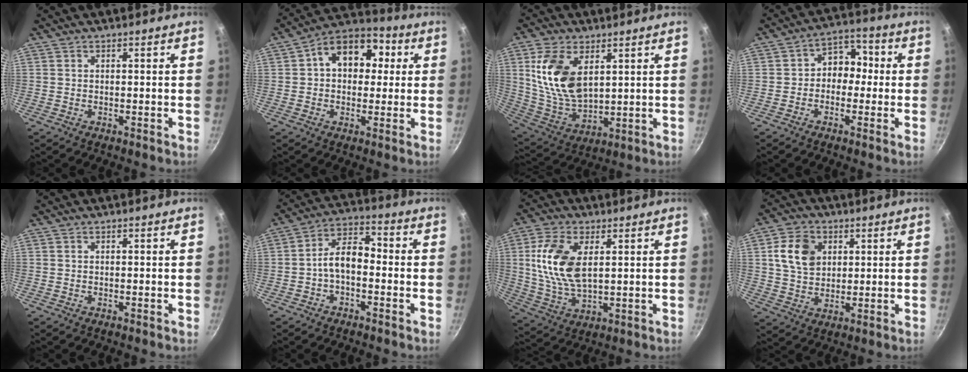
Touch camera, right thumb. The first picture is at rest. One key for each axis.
{"total": 13.6, "fx": 2.9, "fy": 9.8, "fz": 8.9, "tx": -0.087, "ty": 0.024, "tz": 0.024}
{"total": 15.1, "fx": 4.6, "fy": 8.8, "fz": 11.4, "tx": -0.205, "ty": -0.030, "tz": 0.102}
{"total": 7.5, "fx": -0.4, "fy": 5.9, "fz": 4.5, "tx": -0.011, "ty": 0.027, "tz": -0.025}
{"total": 0.0}
{"total": 7.6, "fx": -1.9, "fy": 4.3, "fz": 5.9, "tx": -0.088, "ty": 0.042, "tz": -0.044}
{"total": 13.3, "fx": 2.9, "fy": 7.2, "fz": 10.8, "tx": -0.211, "ty": -0.010, "tz": 0.061}
{"total": 9.7, "fx": 2.8, "fy": 7.5, "fz": 5.6, "tx": -0.079, "ty": 0.000, "tz": 0.048}